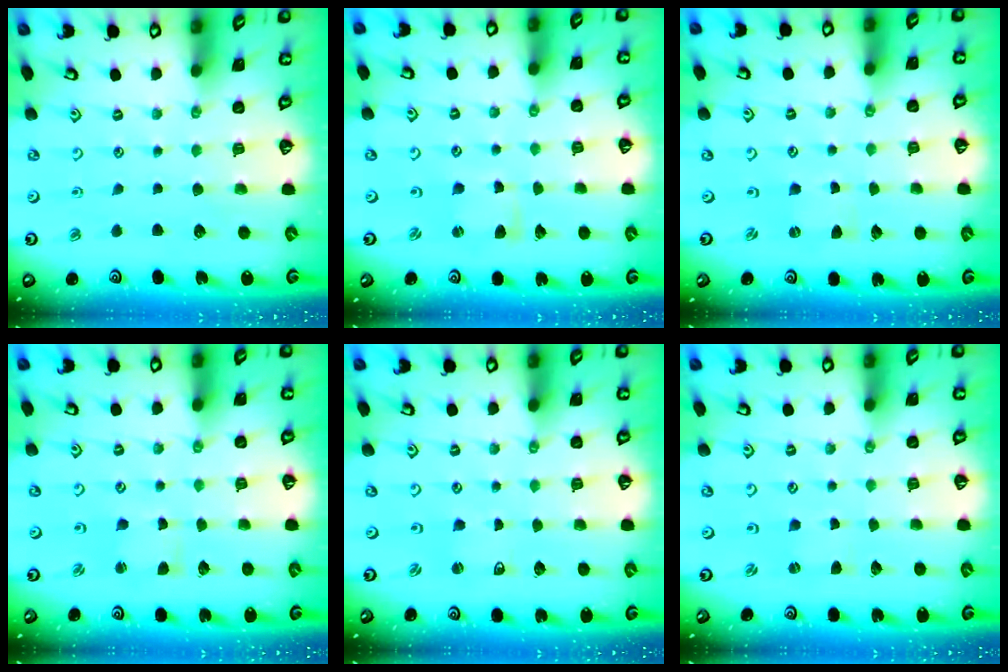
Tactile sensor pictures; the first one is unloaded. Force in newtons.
{"total": 2.1, "press": 2.1, "slide": 0.3}
{"total": 0.0}
{"total": 1.8, "press": 1.8, "slide": 0.3}
{"total": 1.4, "press": 1.4, "slide": 0.1}
{"total": 1.0, "press": 1.0, "slide": 0.3}